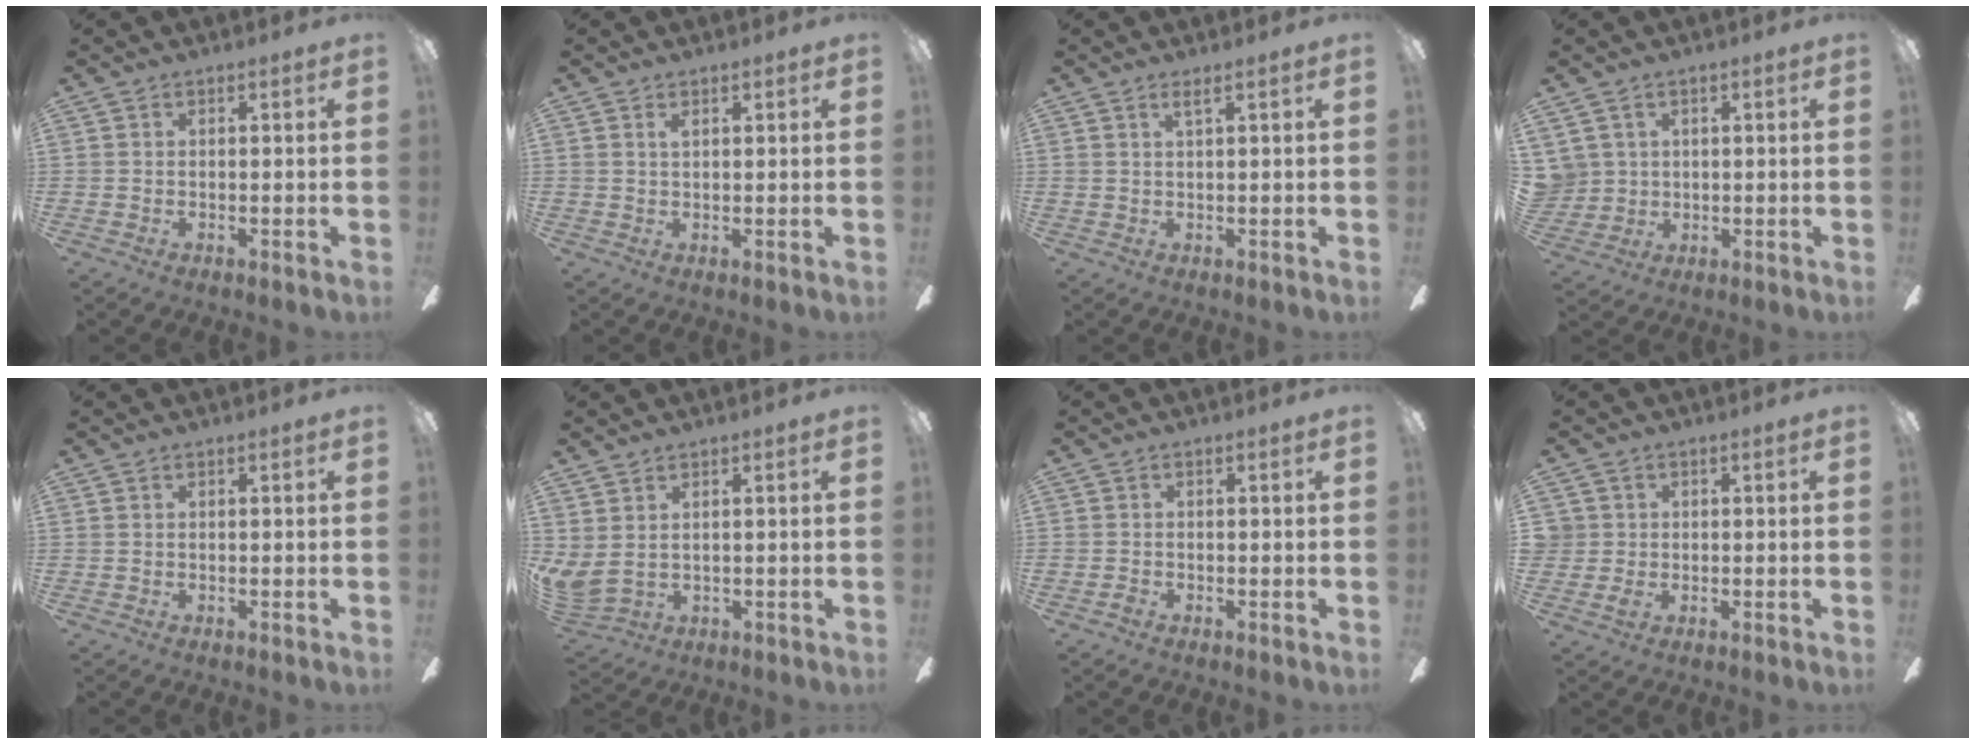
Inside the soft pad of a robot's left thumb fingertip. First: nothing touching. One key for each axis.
{"total": 1.4, "fx": 1.0, "fy": 0.5, "fz": 0.8, "tx": -0.010, "ty": -0.005, "tz": 0.017}
{"total": 1.8, "fx": 1.3, "fy": -0.3, "fz": 1.1, "tx": -0.027, "ty": -0.004, "tz": 0.024}
{"total": 4.5, "fx": 2.2, "fy": 3.9, "fz": -0.2, "tx": -0.009, "ty": -0.004, "tz": 0.045}
{"total": 0.0}
{"total": 3.7, "fx": 2.2, "fy": 2.2, "fz": 2.0, "tx": -0.056, "ty": -0.016, "tz": 0.043}
{"total": 0.8, "fx": -0.8, "fy": 0.2, "fz": 0.2, "tx": -0.003, "ty": 0.000, "tz": -0.015}
{"total": 3.0, "fx": -0.1, "fy": 2.9, "fz": 0.5, "tx": -0.006, "ty": 0.004, "tz": -0.004}